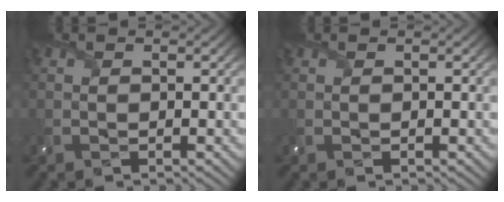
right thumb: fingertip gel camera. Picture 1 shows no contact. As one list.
[{"total": 0.0}]